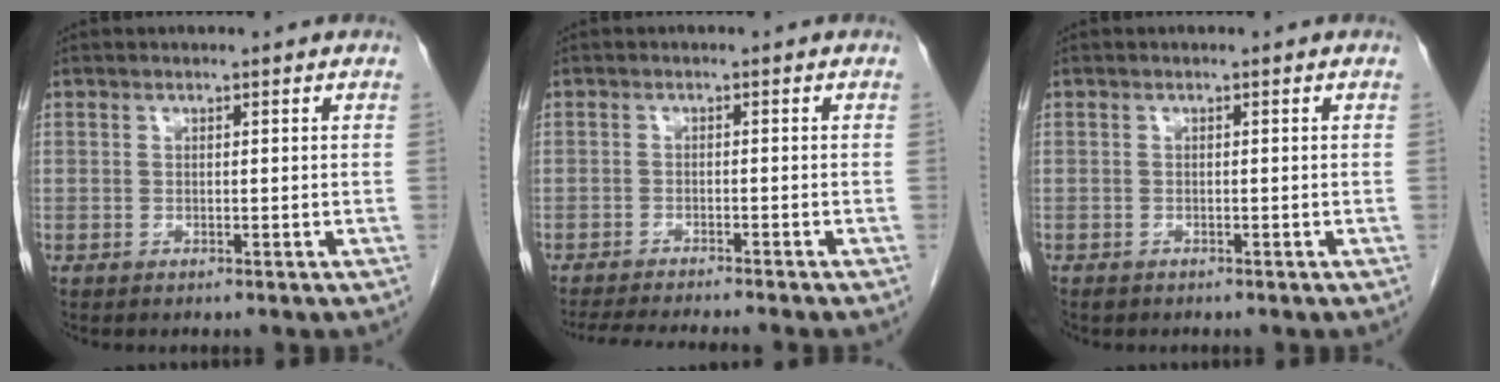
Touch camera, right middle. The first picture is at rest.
{"total": 8.7, "force": [-7.9, -0.2, 3.8], "torque": [-0.042, -0.015, -0.119]}
{"total": 0.5, "force": [-0.4, 0.3, 0.1], "torque": [-0.010, 0.001, -0.008]}